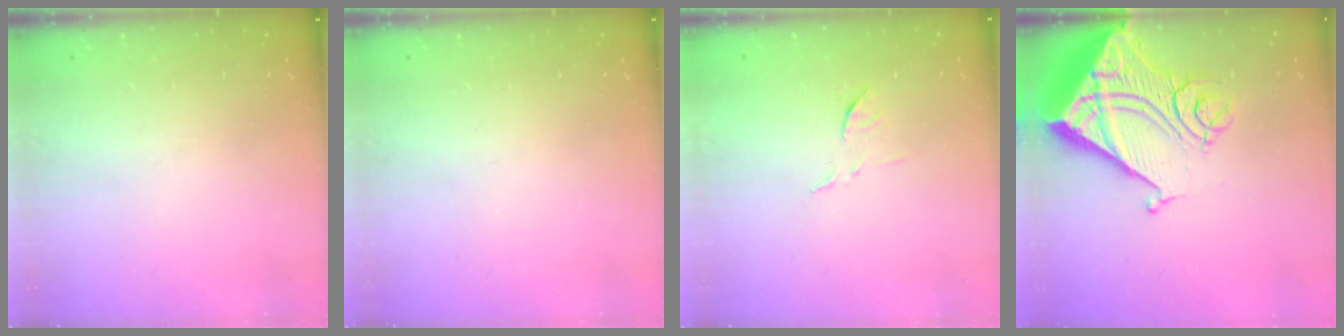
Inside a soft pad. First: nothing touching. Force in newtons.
{"total": 0.0}
{"total": 6.7, "press": 6.7, "slide": 0.3}
{"total": 20.9, "press": 20.7, "slide": 2.6}